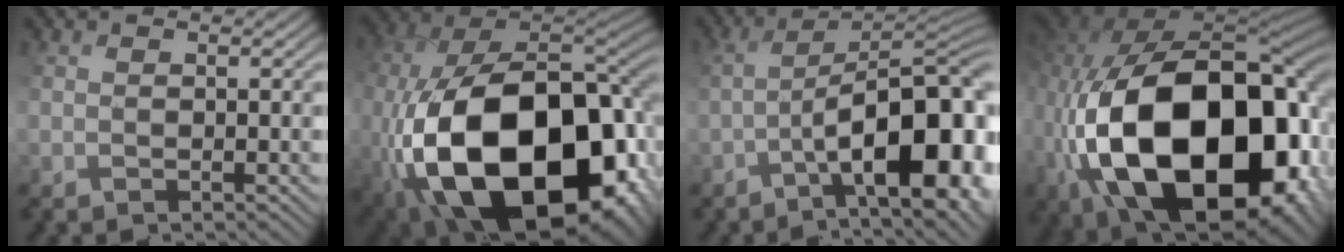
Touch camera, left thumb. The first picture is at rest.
{"total": 23.2, "force": [-6.0, 14.8, 16.8], "torque": [-0.379, -0.090, -0.030]}
{"total": 14.1, "force": [-5.5, 5.0, 12.0], "torque": [-0.165, 0.014, -0.065]}
{"total": 22.9, "force": [-3.5, 13.8, 17.9], "torque": [-0.395, -0.065, -0.011]}